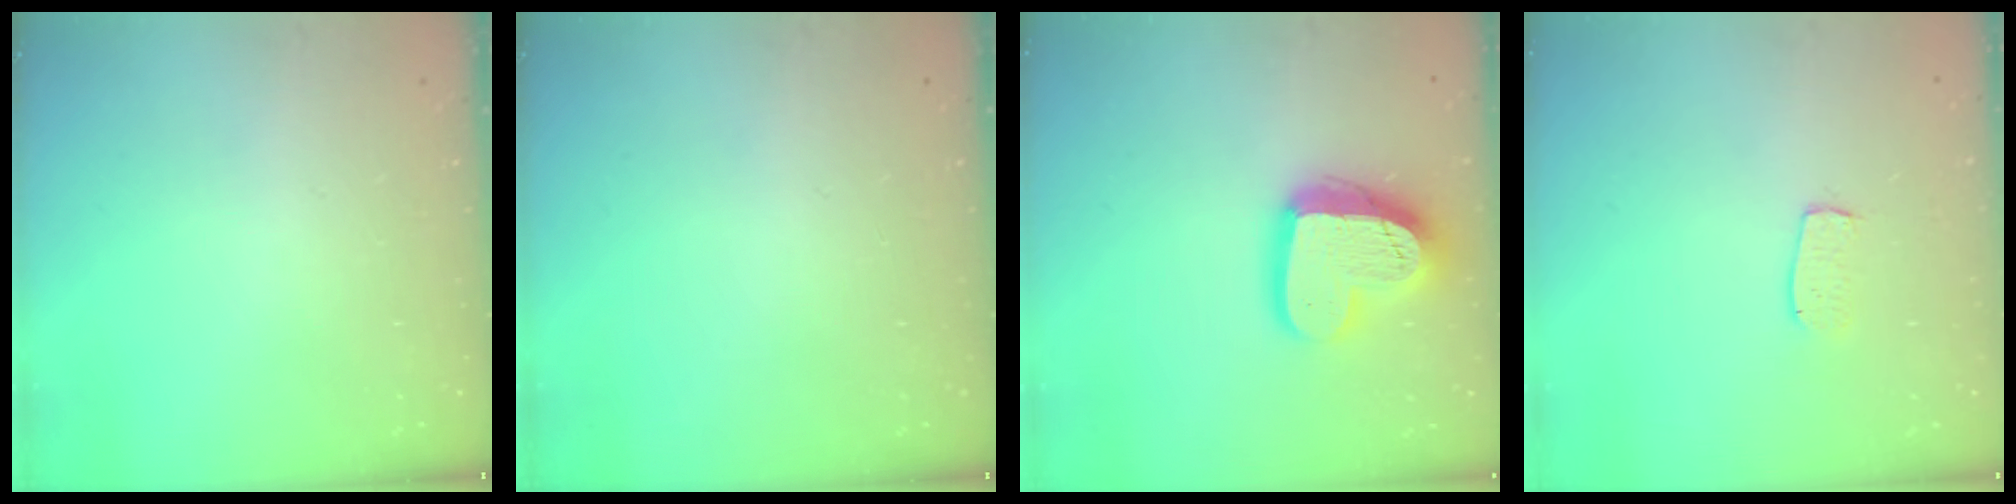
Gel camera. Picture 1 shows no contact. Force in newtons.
{"total": 0.0}
{"total": 18.3, "press": 18.2, "slide": 1.6}
{"total": 5.5, "press": 5.5, "slide": 0.3}